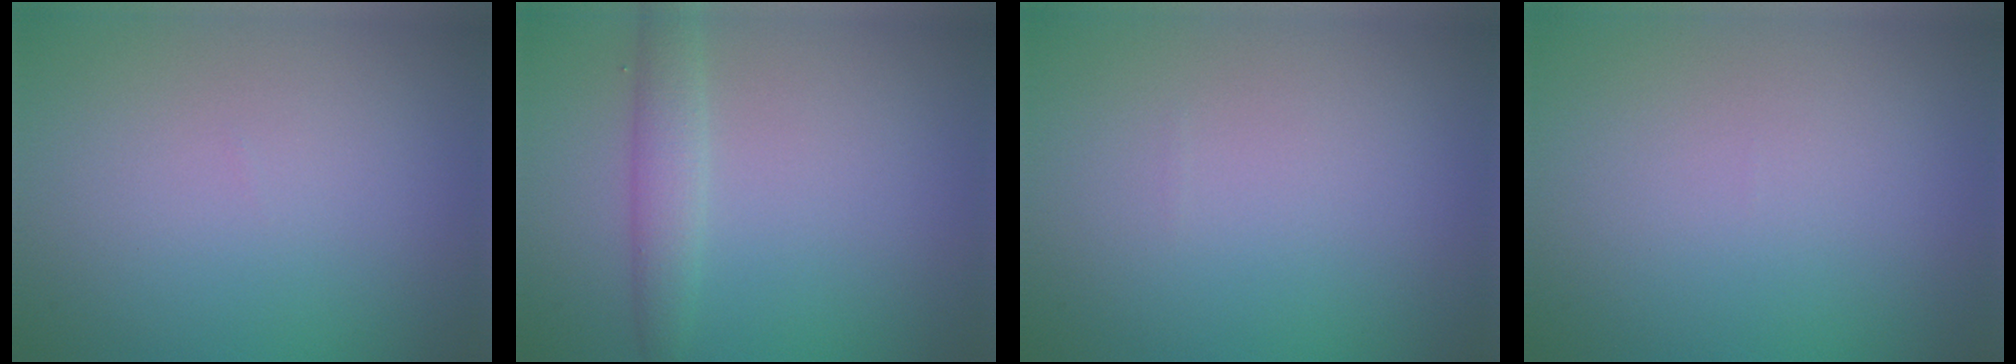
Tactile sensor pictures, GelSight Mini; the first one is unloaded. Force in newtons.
{"total": 2.4, "press": 2.4, "slide": 0.1}
{"total": 0.0}
{"total": 0.0}